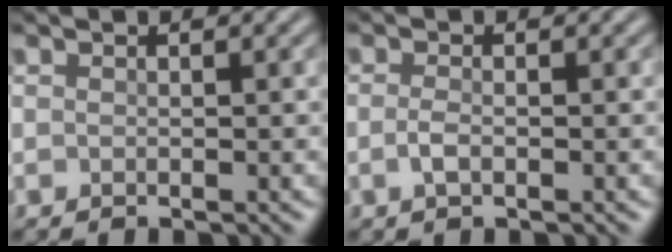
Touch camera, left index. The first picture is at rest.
{"total": 1.0, "force": [-0.2, 0.4, 0.9], "torque": [-0.025, 0.003, -0.006]}